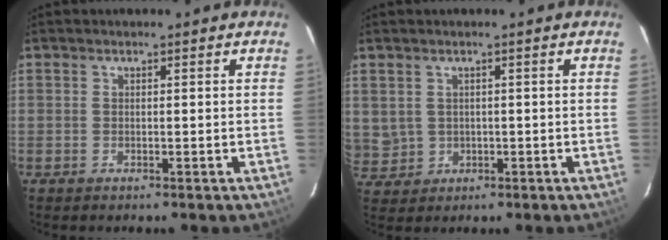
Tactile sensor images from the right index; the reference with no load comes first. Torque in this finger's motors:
{"motor_torque": [0.04, 0.13, 0.04, 0.01]}